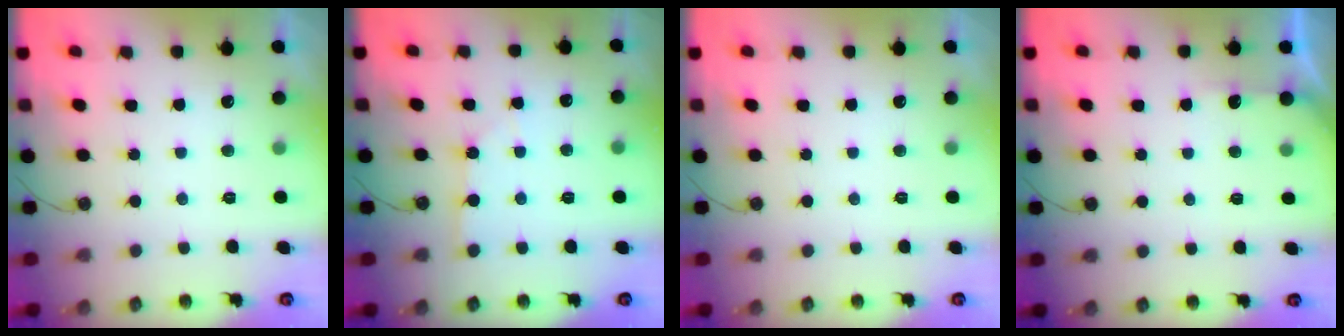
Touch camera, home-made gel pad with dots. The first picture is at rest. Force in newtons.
{"total": 2.6, "press": 2.6, "slide": 0.3}
{"total": 0.0}
{"total": 2.6, "press": 2.6, "slide": 0.4}